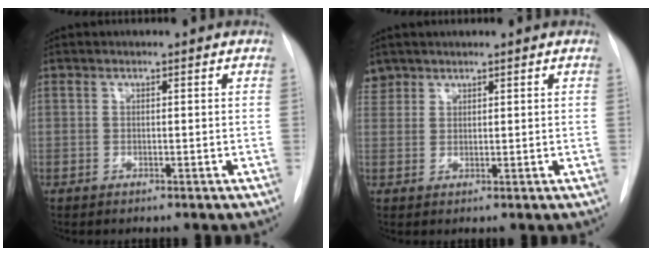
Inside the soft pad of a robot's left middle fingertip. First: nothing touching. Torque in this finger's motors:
{"motor_torque": [0.71, -0.73, 0.11, -0.07]}